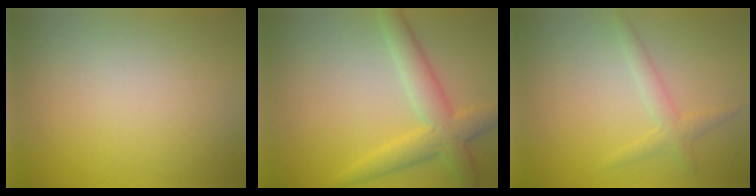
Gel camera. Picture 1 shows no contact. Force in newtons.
{"total": 4.5, "press": 4.5, "slide": 0.2}
{"total": 1.8, "press": 1.8, "slide": 0.0}